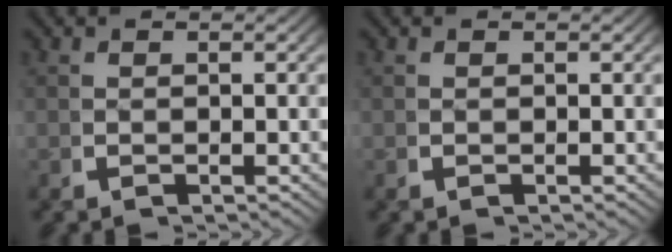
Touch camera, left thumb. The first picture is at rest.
{"total": 0.0}